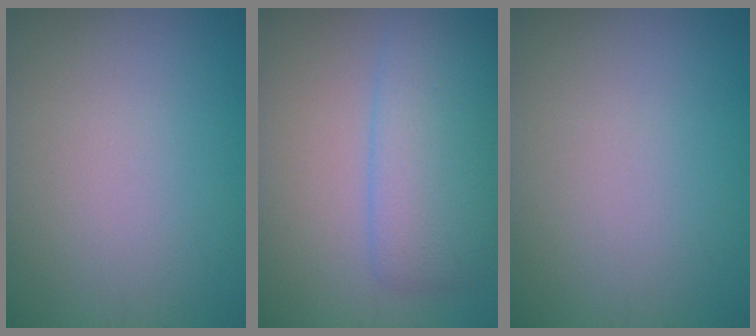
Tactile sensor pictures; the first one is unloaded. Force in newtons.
{"total": 5.3, "press": 5.3, "slide": 0.1}
{"total": 0.0}